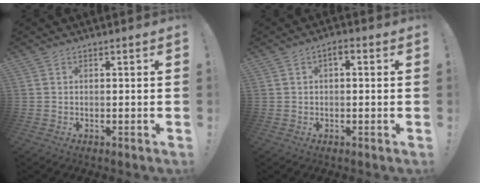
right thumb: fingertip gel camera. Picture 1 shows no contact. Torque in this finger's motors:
{"motor_torque": [-0.01, -0.50, -0.06, 0.12, 0.13]}